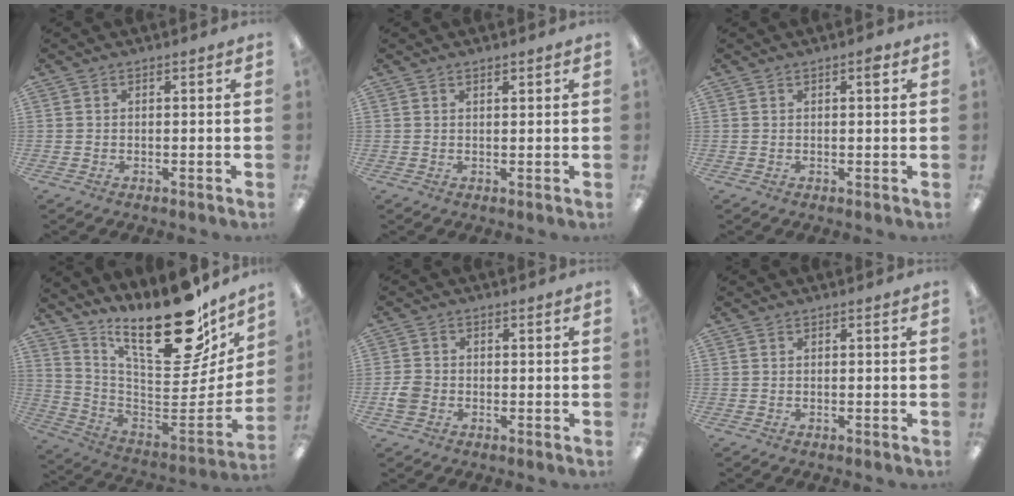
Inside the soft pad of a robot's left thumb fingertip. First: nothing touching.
{"total": 1.1, "force": [1.0, 0.3, 0.5], "torque": [-0.011, -0.001, 0.019]}
{"total": 2.2, "force": [1.1, 0.7, 1.7], "torque": [-0.020, -0.003, 0.015]}
{"total": 25.4, "force": [17.3, 9.0, 16.3], "torque": [-0.221, -0.131, 0.293]}
{"total": 3.6, "force": [-1.2, 2.9, 1.8], "torque": [-0.028, 0.008, -0.020]}
{"total": 0.0}